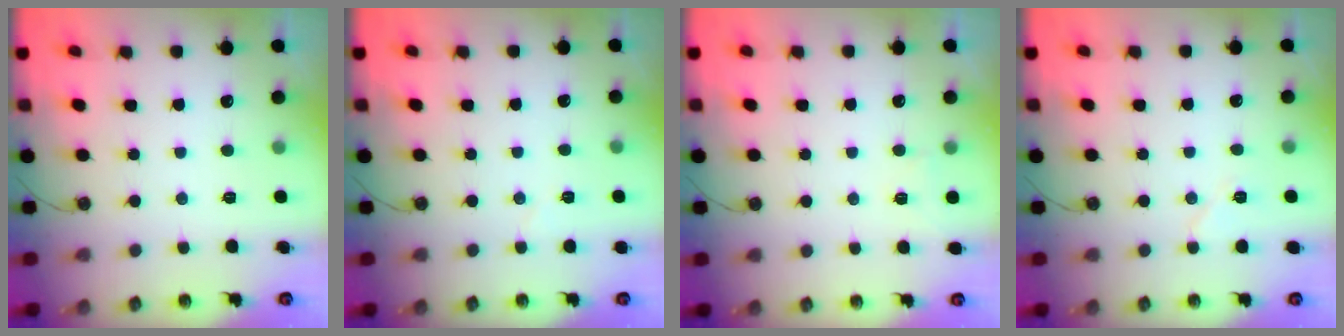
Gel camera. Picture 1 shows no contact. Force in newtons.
{"total": 3.7, "press": 3.5, "slide": 1.3}
{"total": 3.2, "press": 3.2, "slide": 0.7}
{"total": 6.0, "press": 5.5, "slide": 2.4}